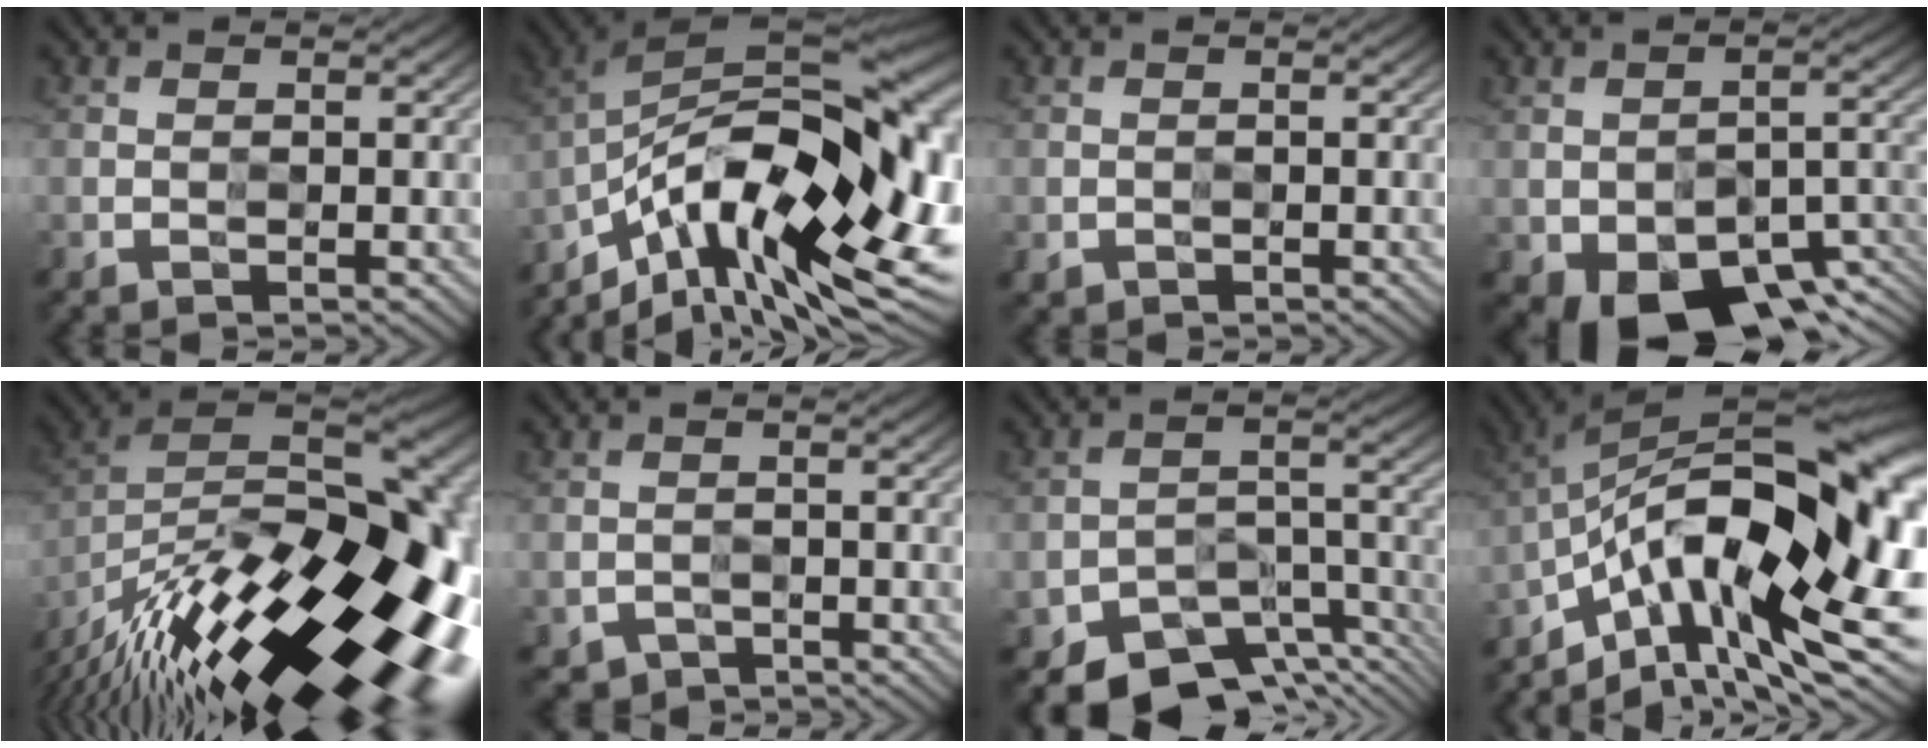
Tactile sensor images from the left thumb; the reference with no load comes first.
{"total": 17.8, "force": [-7.6, 6.8, 14.5], "torque": [-0.246, -0.003, -0.131]}
{"total": 0.8, "force": [-0.5, 0.5, 0.0], "torque": [-0.005, -0.005, -0.011]}
{"total": 9.7, "force": [-6.0, 4.6, 6.0], "torque": [-0.094, -0.020, -0.088]}
{"total": 19.8, "force": [-12.0, 6.4, 14.4], "torque": [-0.226, -0.002, -0.185]}
{"total": 1.6, "force": [-1.4, 0.7, -0.2], "torque": [0.001, -0.007, -0.027]}
{"total": 8.9, "force": [-6.8, 4.1, 4.1], "torque": [-0.064, -0.019, -0.109]}
{"total": 18.0, "force": [-4.8, 7.0, 15.9], "torque": [-0.252, -0.002, -0.094]}